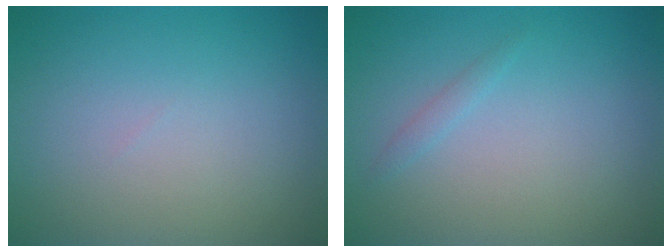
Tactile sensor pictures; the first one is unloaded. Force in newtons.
{"total": 0.7, "press": 0.7, "slide": 0.0}